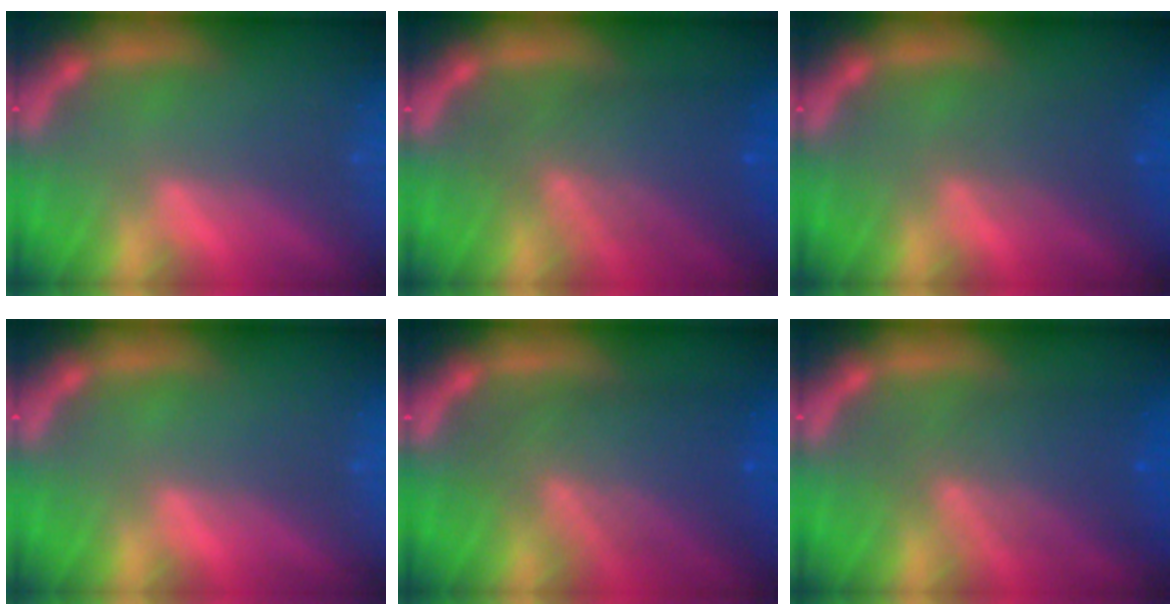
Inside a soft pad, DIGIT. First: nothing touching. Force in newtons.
{"total": 6.6}
{"total": 2.5}
{"total": 0.0}
{"total": 8.0}
{"total": 6.0}